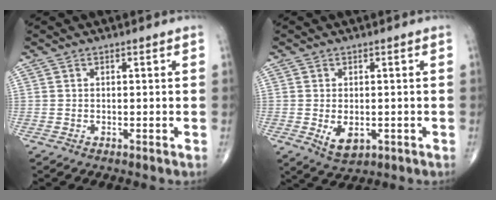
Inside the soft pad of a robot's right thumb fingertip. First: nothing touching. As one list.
[{"total": 4.8, "force": [-1.1, 3.0, 3.7], "torque": [-0.051, -0.007, -0.006]}]